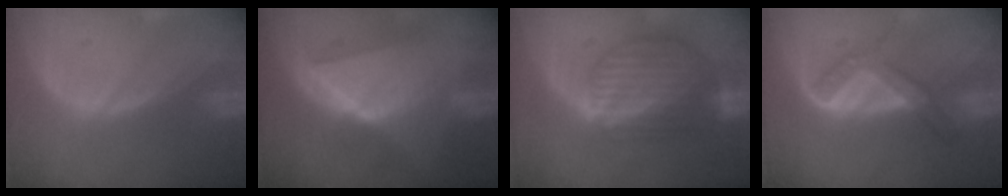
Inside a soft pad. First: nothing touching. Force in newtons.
{"total": 9.7, "press": 9.7, "slide": 0.7}
{"total": 8.7, "press": 7.6, "slide": 4.2}
{"total": 5.3, "press": 5.1, "slide": 1.5}